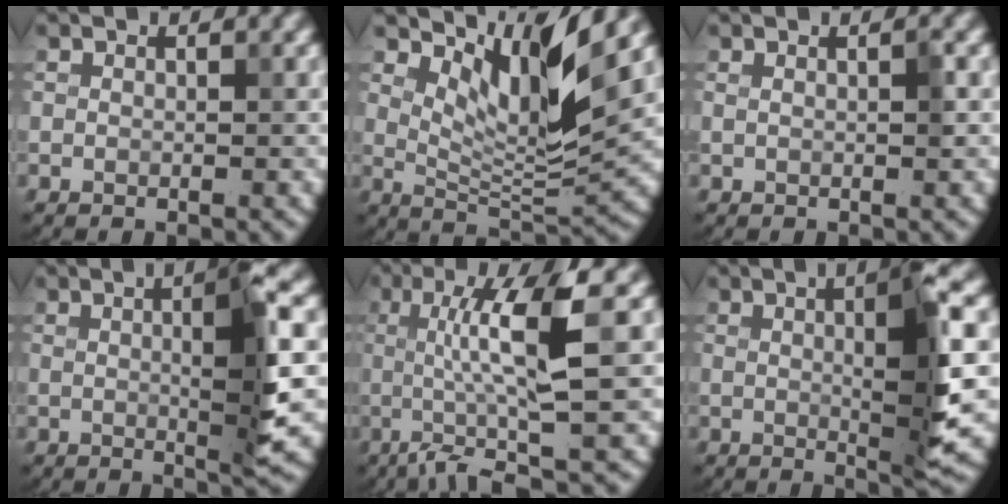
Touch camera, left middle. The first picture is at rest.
{"total": 6.9, "force": [4.1, 1.8, 5.3], "torque": [-0.099, -0.011, 0.076]}
{"total": 1.1, "force": [0.3, 0.2, 1.0], "torque": [-0.014, 0.002, 0.001]}
{"total": 6.3, "force": [0.7, 0.8, 6.2], "torque": [-0.089, 0.005, 0.012]}
{"total": 7.2, "force": [-0.2, 1.1, 7.1], "torque": [-0.120, 0.004, -0.009]}
{"total": 7.2, "force": [0.8, 1.0, 7.1], "torque": [-0.100, 0.001, 0.015]}